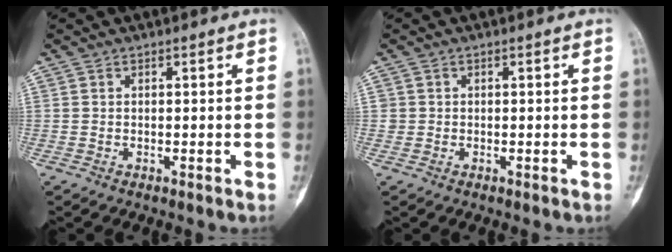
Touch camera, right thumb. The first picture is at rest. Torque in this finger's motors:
{"motor_torque": [0.02, -0.15, 0.36, 0.10, -0.09]}